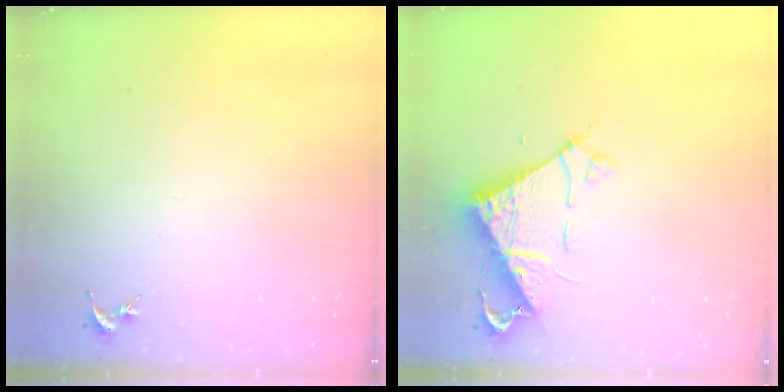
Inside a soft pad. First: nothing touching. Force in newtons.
{"total": 7.1, "press": 7.1, "slide": 0.4}